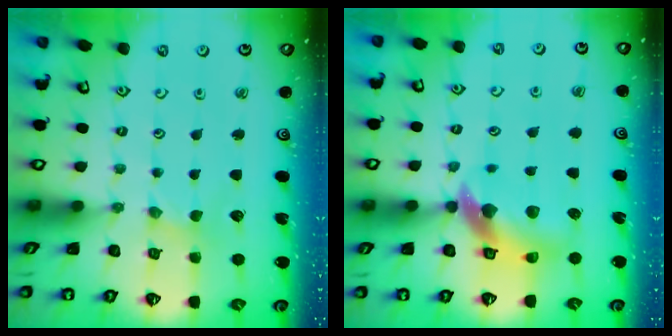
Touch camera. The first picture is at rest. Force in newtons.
{"total": 10.8, "press": 10.7, "slide": 1.5}